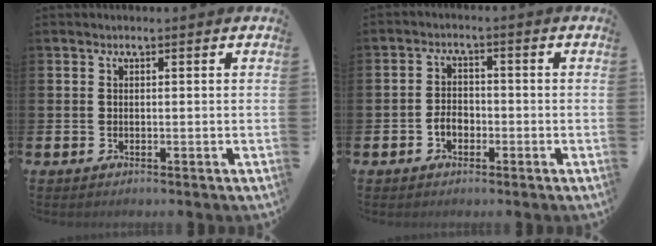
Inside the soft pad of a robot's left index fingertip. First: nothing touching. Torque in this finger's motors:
{"motor_torque": [0.23, -0.11, 0.07, 0.02]}